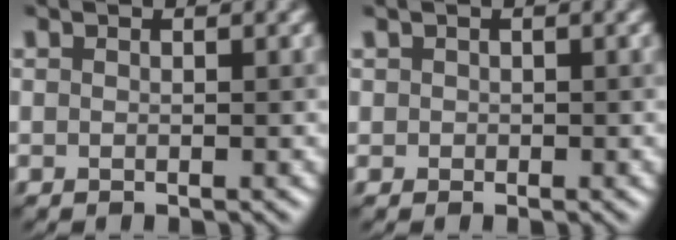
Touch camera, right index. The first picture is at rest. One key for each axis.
{"total": 0.7, "fx": 0.0, "fy": 0.1, "fz": -0.6, "tx": 0.013, "ty": 0.006, "tz": 0.007}